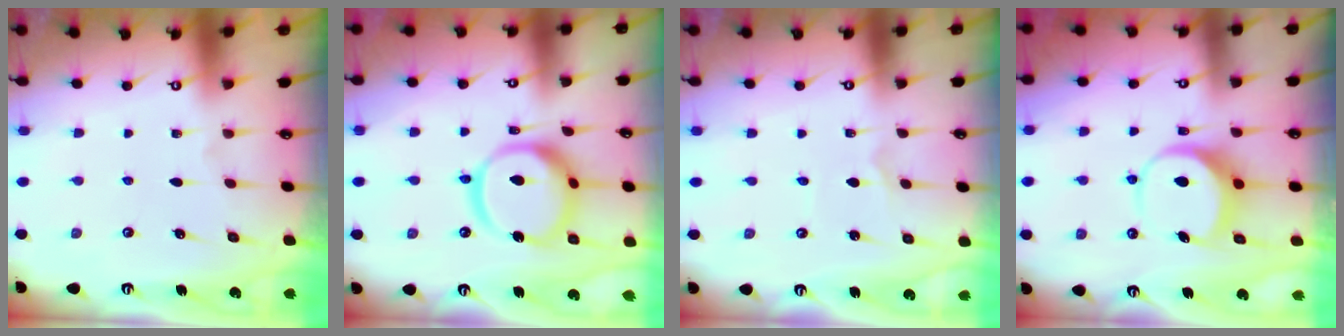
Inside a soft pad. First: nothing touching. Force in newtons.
{"total": 16.1, "press": 16.0, "slide": 1.9}
{"total": 1.2, "press": 1.2, "slide": 0.0}
{"total": 7.9, "press": 7.8, "slide": 0.8}